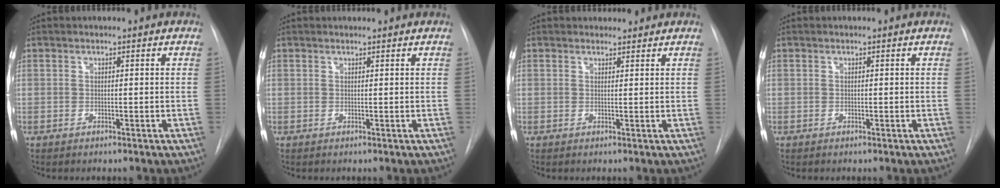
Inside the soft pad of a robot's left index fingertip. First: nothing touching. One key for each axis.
{"total": 1.9, "fx": 1.8, "fy": 0.1, "fz": 0.3, "tx": -0.009, "ty": 0.012, "tz": 0.024}
{"total": 2.5, "fx": 2.4, "fy": 0.8, "fz": 0.1, "tx": -0.003, "ty": 0.013, "tz": 0.033}
{"total": 0.0}